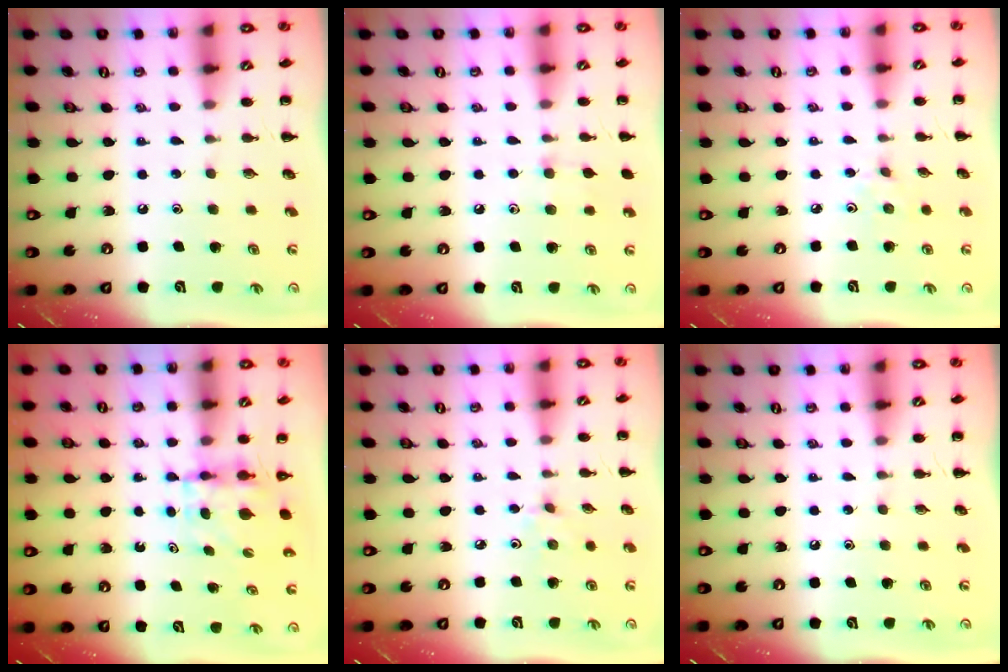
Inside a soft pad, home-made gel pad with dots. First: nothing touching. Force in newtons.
{"total": 5.5, "press": 5.0, "slide": 2.2}
{"total": 2.5, "press": 2.3, "slide": 0.9}
{"total": 3.9, "press": 3.9, "slide": 0.3}
{"total": 2.0, "press": 1.9, "slide": 0.7}
{"total": 0.0}